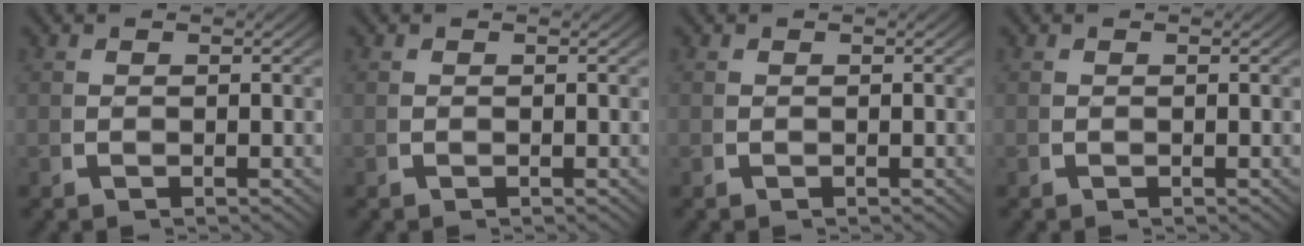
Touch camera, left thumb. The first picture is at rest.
{"total": 0.0}
{"total": 0.0}
{"total": 0.0}